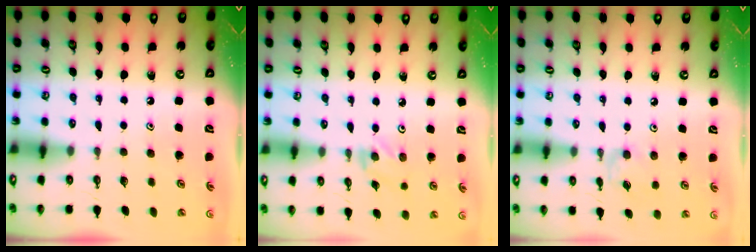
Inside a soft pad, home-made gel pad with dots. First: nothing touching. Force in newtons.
{"total": 1.2, "press": 1.1, "slide": 0.2}
{"total": 1.5, "press": 1.5, "slide": 0.4}